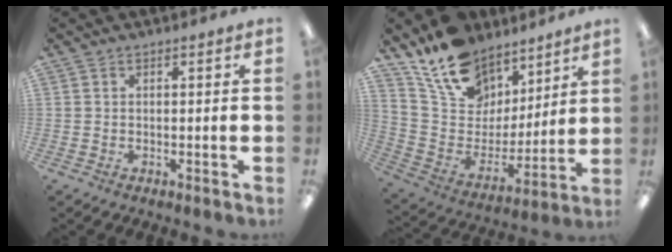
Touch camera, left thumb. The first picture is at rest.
{"total": 16.9, "force": [12.5, 10.0, 5.4], "torque": [-0.120, -0.084, 0.236]}